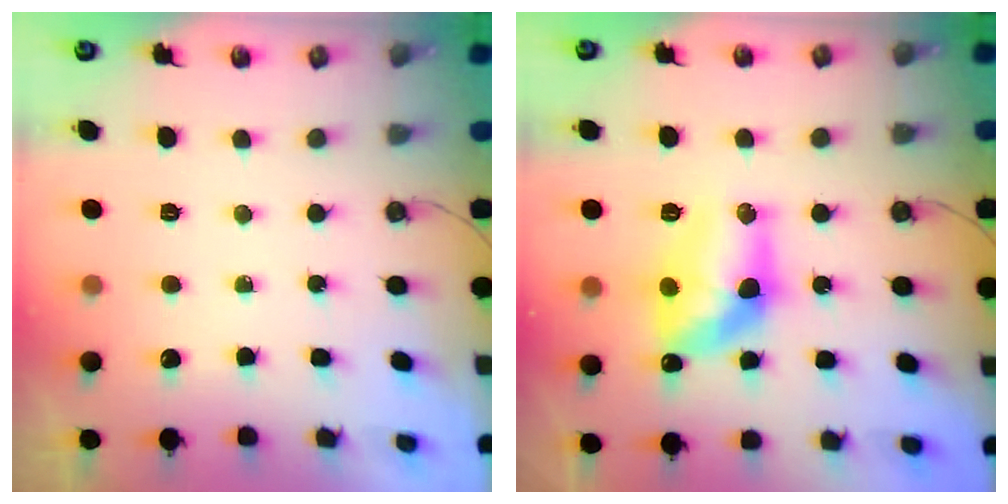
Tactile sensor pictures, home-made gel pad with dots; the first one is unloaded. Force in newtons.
{"total": 13.1, "press": 13.0, "slide": 1.0}